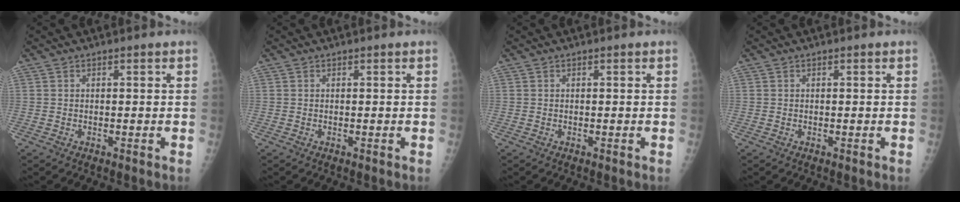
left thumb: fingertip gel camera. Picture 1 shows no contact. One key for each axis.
{"total": 0.0}
{"total": 0.0}
{"total": 0.0}